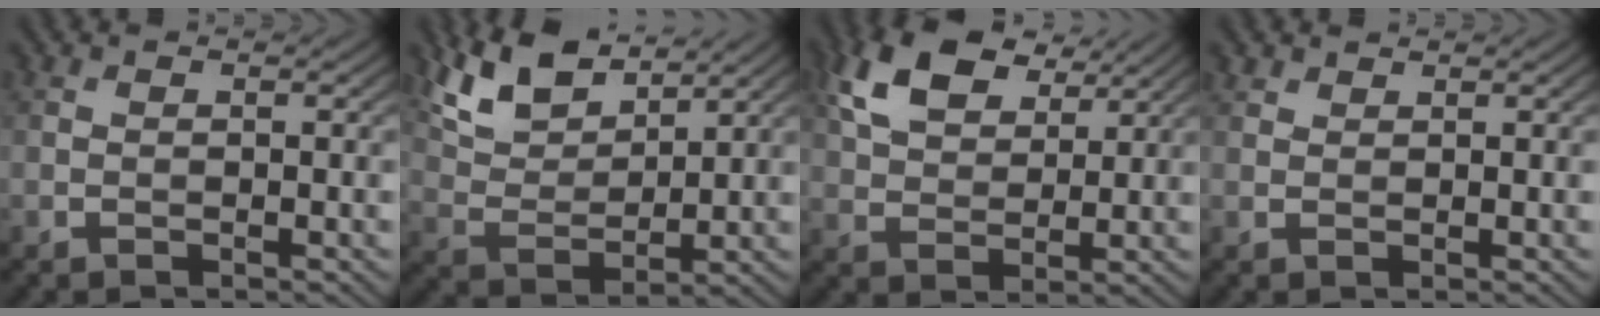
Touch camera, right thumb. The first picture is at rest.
{"total": 8.9, "force": [6.4, 3.6, 4.9], "torque": [-0.117, 0.008, 0.129]}
{"total": 10.0, "force": [5.6, 5.4, 6.3], "torque": [-0.148, 0.013, 0.111]}
{"total": 1.2, "force": [1.1, 0.6, 0.2], "torque": [-0.006, 0.003, 0.026]}